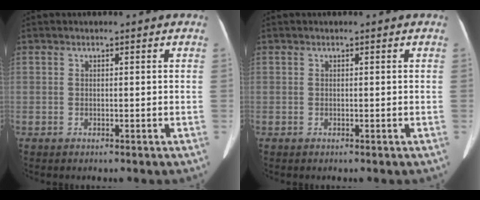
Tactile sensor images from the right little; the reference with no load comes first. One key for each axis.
{"total": 0.0}